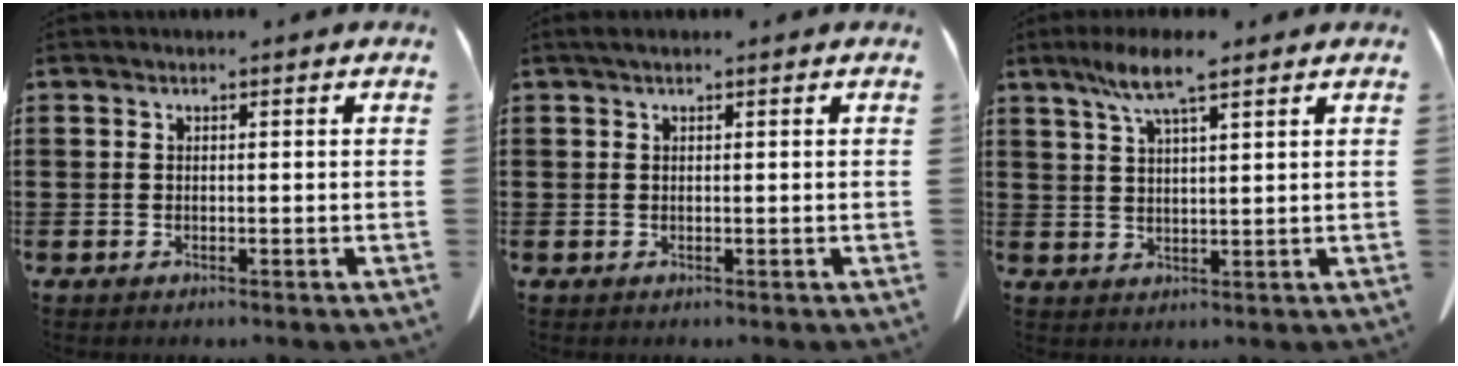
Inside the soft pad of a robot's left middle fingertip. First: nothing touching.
{"total": 0.7, "force": [0.3, 0.2, 0.6], "torque": [-0.012, 0.004, 0.005]}
{"total": 6.9, "force": [4.7, 0.8, 5.1], "torque": [-0.109, 0.001, 0.081]}